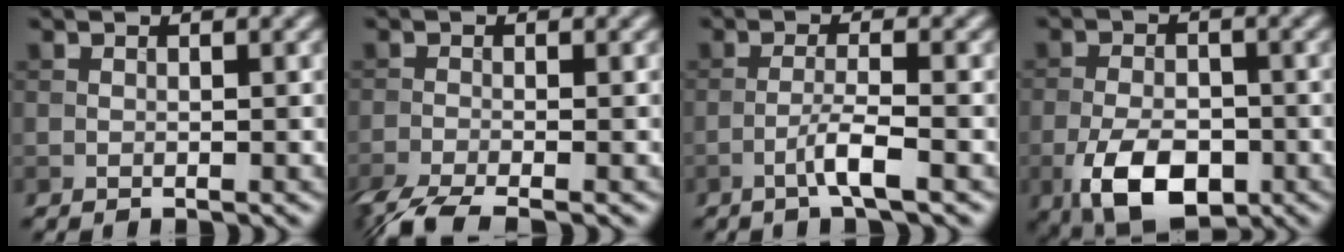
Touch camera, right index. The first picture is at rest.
{"total": 4.6, "force": [-3.4, 1.0, 2.8], "torque": [-0.051, -0.014, -0.073]}
{"total": 2.8, "force": [-1.4, 0.2, 2.5], "torque": [-0.047, 0.010, -0.034]}
{"total": 7.4, "force": [-3.1, 4.1, 5.3], "torque": [-0.109, -0.016, -0.057]}